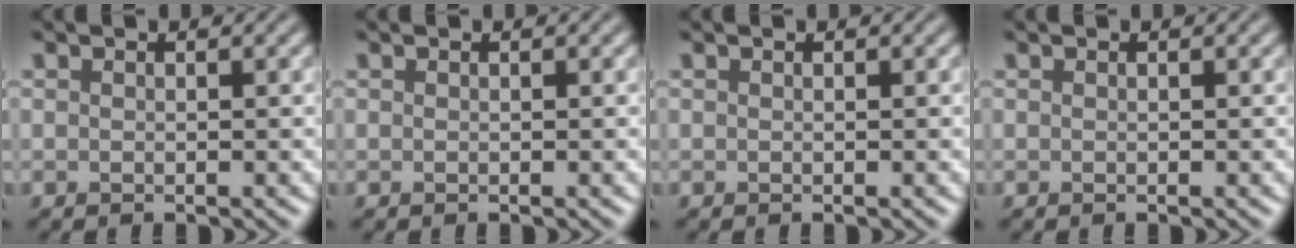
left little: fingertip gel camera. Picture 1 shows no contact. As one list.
[{"total": 0.0}, {"total": 0.0}, {"total": 0.0}]